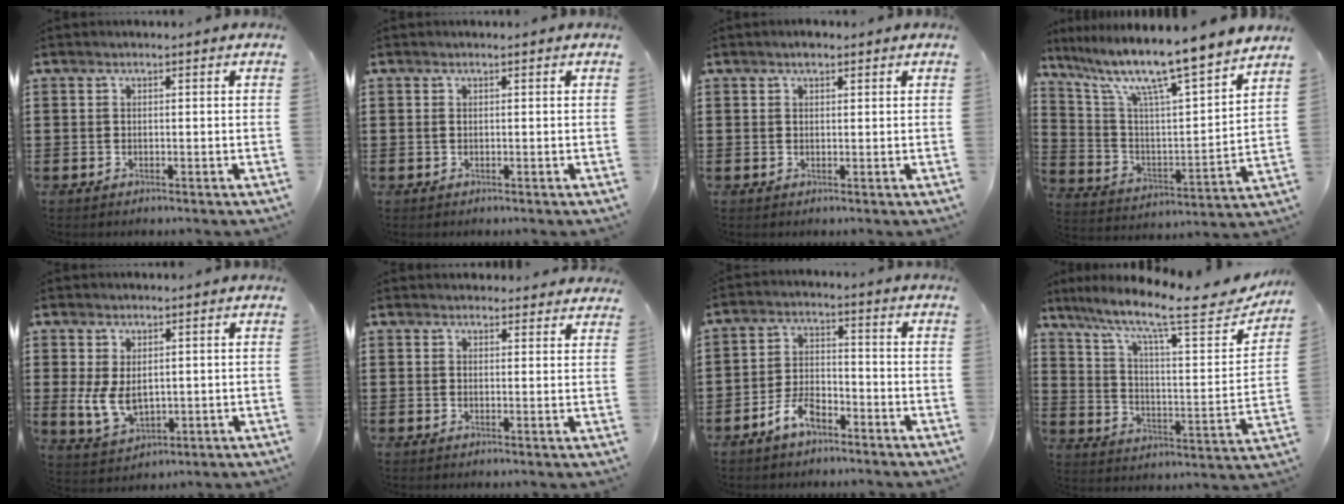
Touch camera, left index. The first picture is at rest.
{"total": 0.0}
{"total": 1.3, "force": [1.0, 0.5, 0.6], "torque": [-0.006, 0.000, 0.017]}
{"total": 11.3, "force": [9.4, 0.2, 6.1], "torque": [-0.148, -0.072, 0.151]}
{"total": 5.6, "force": [0.5, 3.7, 4.2], "torque": [-0.097, -0.004, 0.006]}
{"total": 2.3, "force": [2.2, 0.5, 0.0], "torque": [0.002, -0.006, 0.042]}
{"total": 5.4, "force": [-3.8, 2.3, 3.0], "torque": [-0.070, 0.008, -0.078]}
{"total": 11.8, "force": [9.1, 1.7, 7.3], "torque": [-0.143, -0.062, 0.140]}